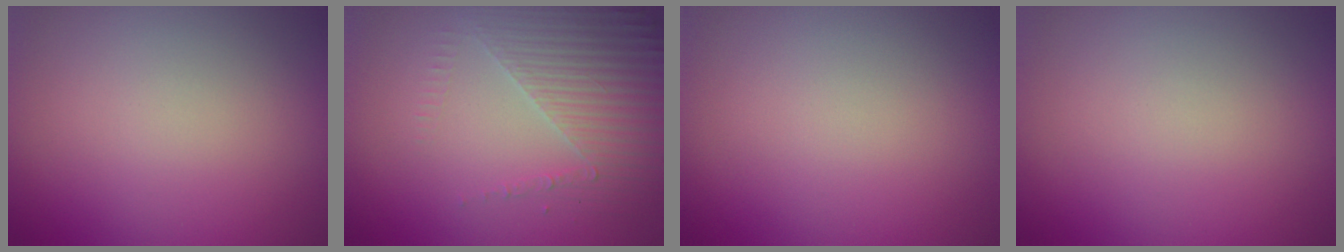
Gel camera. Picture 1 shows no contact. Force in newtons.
{"total": 4.5, "press": 3.2, "slide": 3.1}
{"total": 0.0}
{"total": 0.0}